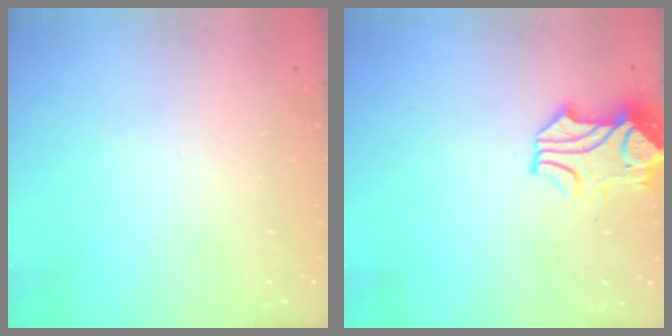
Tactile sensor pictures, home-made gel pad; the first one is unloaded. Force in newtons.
{"total": 2.0, "press": 1.9, "slide": 0.6}